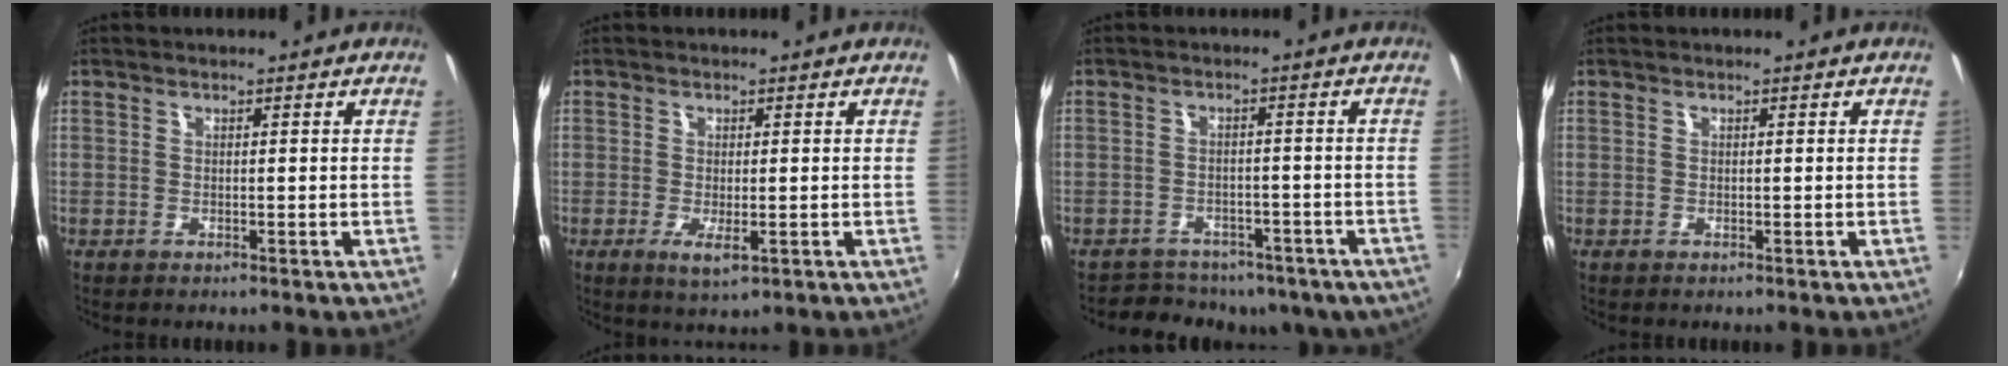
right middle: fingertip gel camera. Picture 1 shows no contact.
{"total": 3.4, "force": [-1.0, 1.0, 3.1], "torque": [-0.059, -0.013, -0.013]}
{"total": 13.7, "force": [-10.7, 7.2, 4.7], "torque": [-0.101, 0.002, -0.130]}
{"total": 0.0}